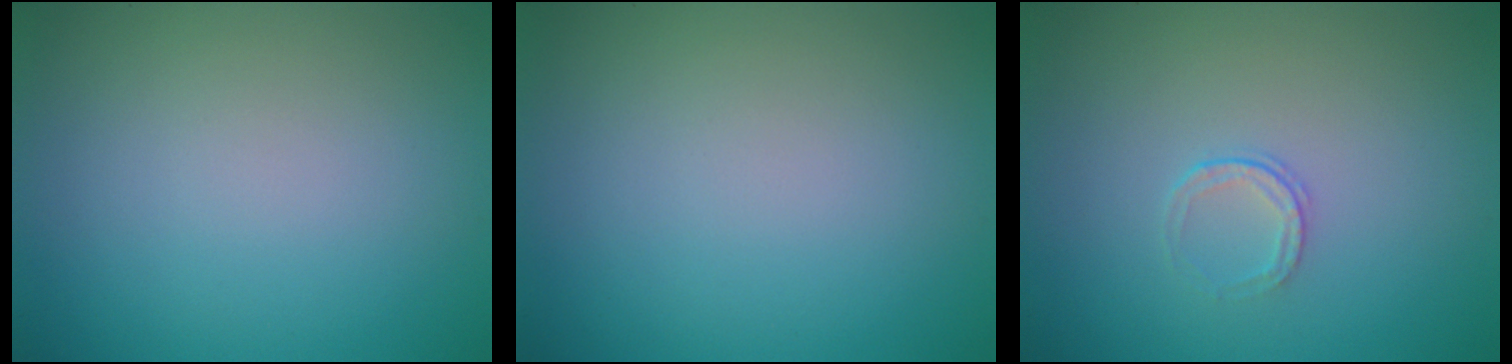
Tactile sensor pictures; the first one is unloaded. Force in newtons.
{"total": 0.0}
{"total": 1.0, "press": 0.7, "slide": 0.7}